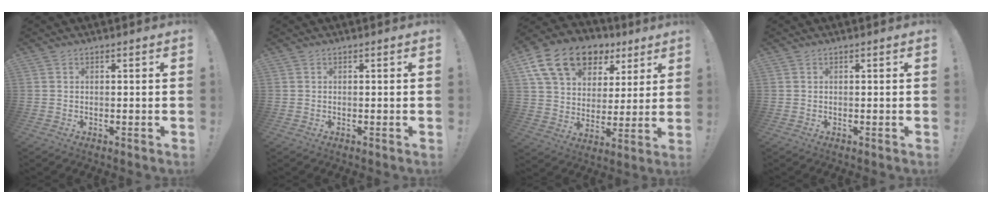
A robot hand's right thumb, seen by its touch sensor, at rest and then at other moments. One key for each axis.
{"total": 0.0}
{"total": 18.2, "fx": 10.3, "fy": 11.6, "fz": 9.6, "tx": -0.159, "ty": -0.047, "tz": 0.189}
{"total": 0.0}